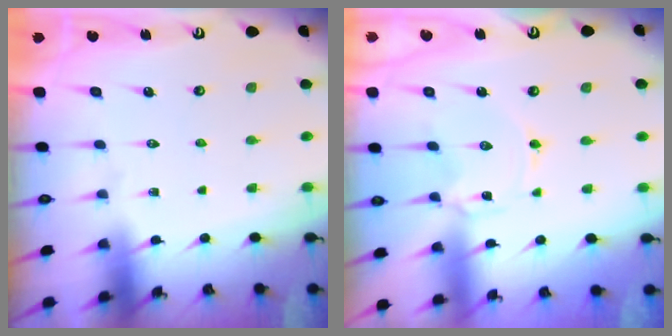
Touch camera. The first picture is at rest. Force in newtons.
{"total": 1.0, "press": 1.0, "slide": 0.2}